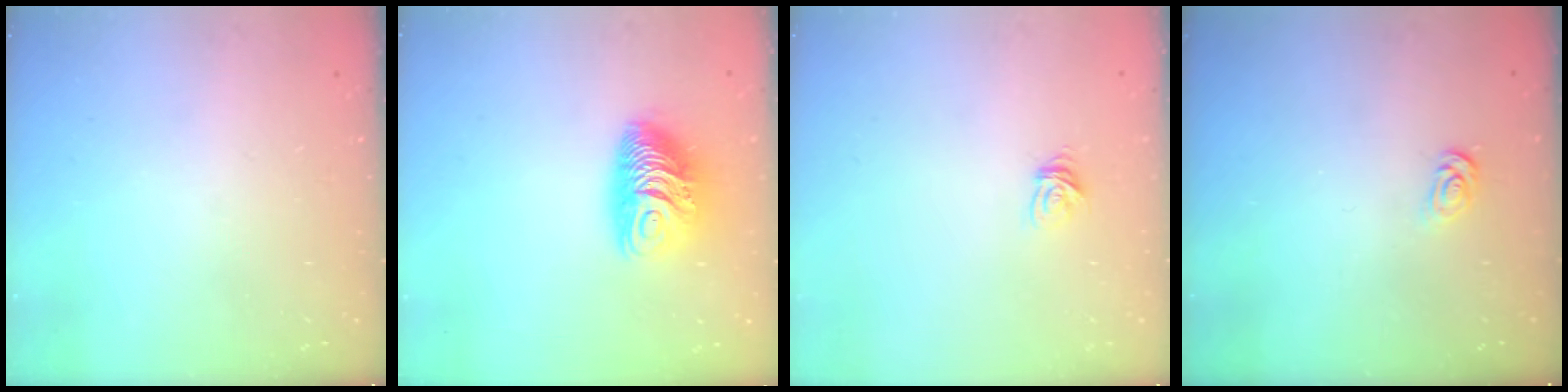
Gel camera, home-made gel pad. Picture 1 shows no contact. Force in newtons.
{"total": 11.6, "press": 11.6, "slide": 0.6}
{"total": 4.9, "press": 4.9, "slide": 0.3}
{"total": 2.6, "press": 2.6, "slide": 0.4}